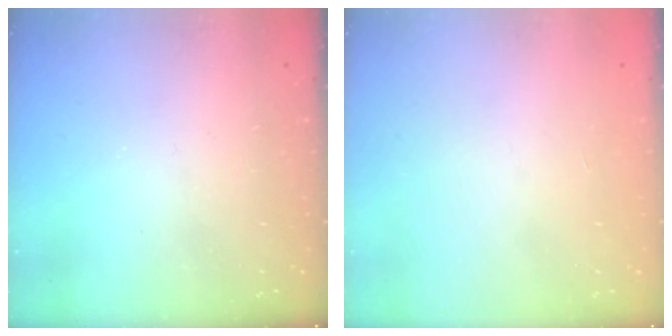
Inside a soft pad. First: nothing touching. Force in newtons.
{"total": 0.0}